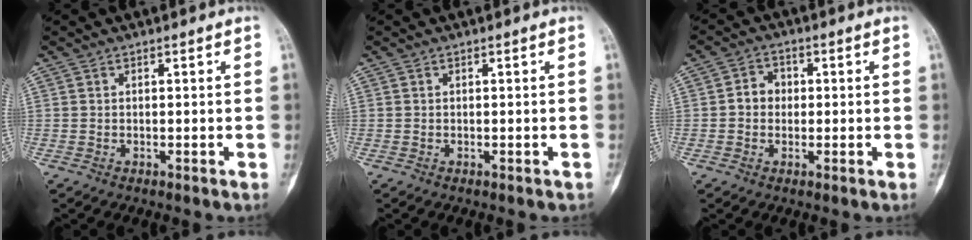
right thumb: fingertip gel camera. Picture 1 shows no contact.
{"total": 0.0}
{"total": 3.9, "force": [0.0, 3.4, 1.9], "torque": [-0.013, 0.013, -0.009]}